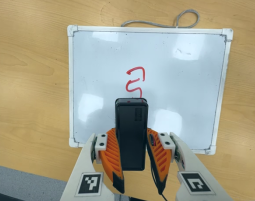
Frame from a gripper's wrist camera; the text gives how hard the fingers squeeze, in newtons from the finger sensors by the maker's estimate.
{"total": 8.0, "left": 6.3, "right": 9.8}